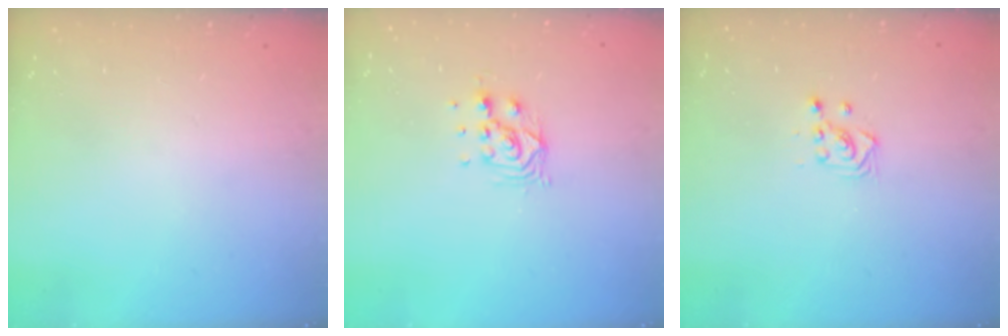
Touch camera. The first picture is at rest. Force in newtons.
{"total": 7.2, "press": 7.2, "slide": 0.6}
{"total": 3.0, "press": 3.0, "slide": 0.5}